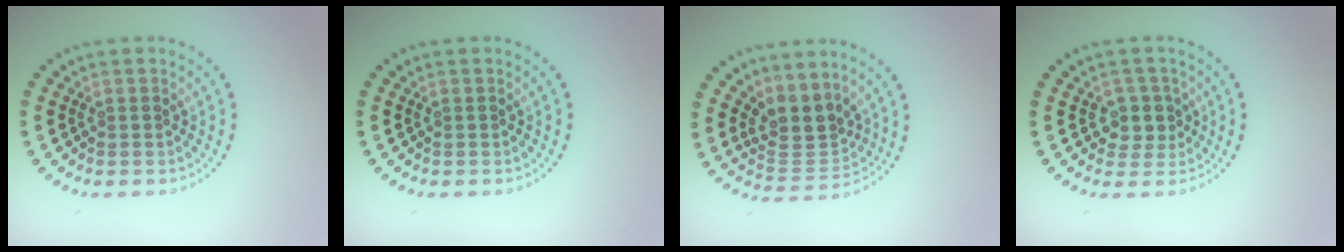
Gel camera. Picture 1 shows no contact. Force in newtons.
{"total": 0.0}
{"total": 3.6, "press": 3.0, "slide": 1.9}
{"total": 2.5, "press": 2.1, "slide": 1.2}